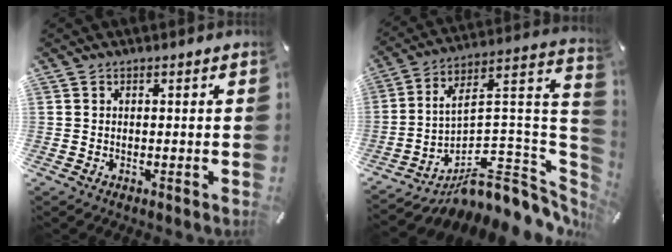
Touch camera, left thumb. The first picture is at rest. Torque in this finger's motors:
{"motor_torque": [-2.27, 2.35, 0.23, 2.53, 0.19]}